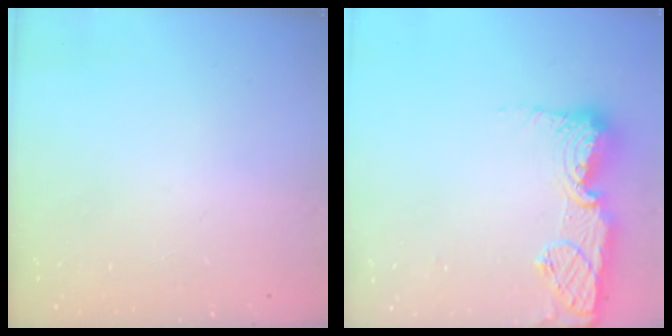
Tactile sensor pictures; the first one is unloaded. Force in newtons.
{"total": 15.4, "press": 15.4, "slide": 1.2}